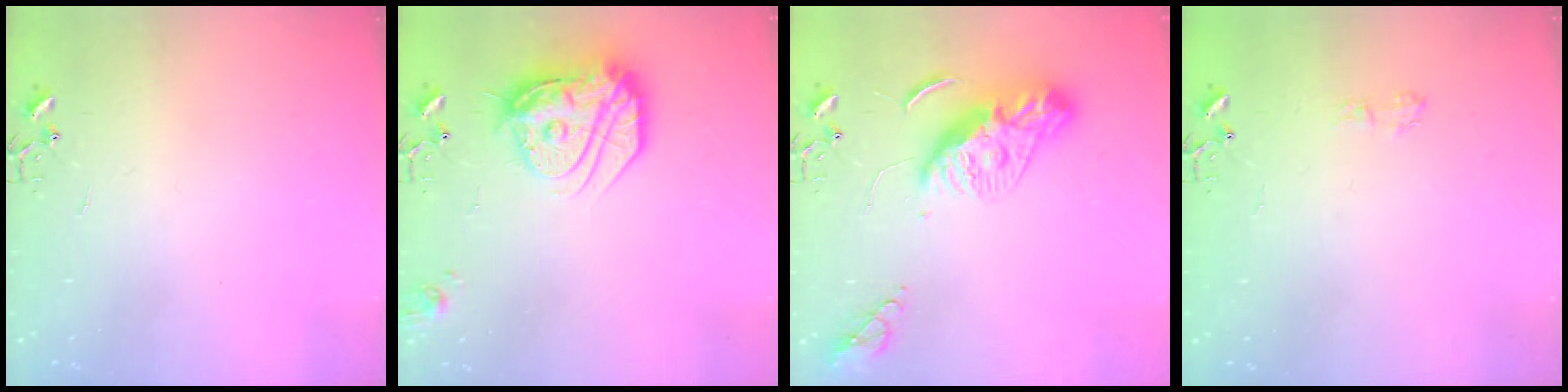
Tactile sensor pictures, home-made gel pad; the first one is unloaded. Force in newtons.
{"total": 19.3, "press": 19.2, "slide": 1.7}
{"total": 11.6, "press": 11.6, "slide": 1.0}
{"total": 5.0, "press": 5.0, "slide": 0.6}